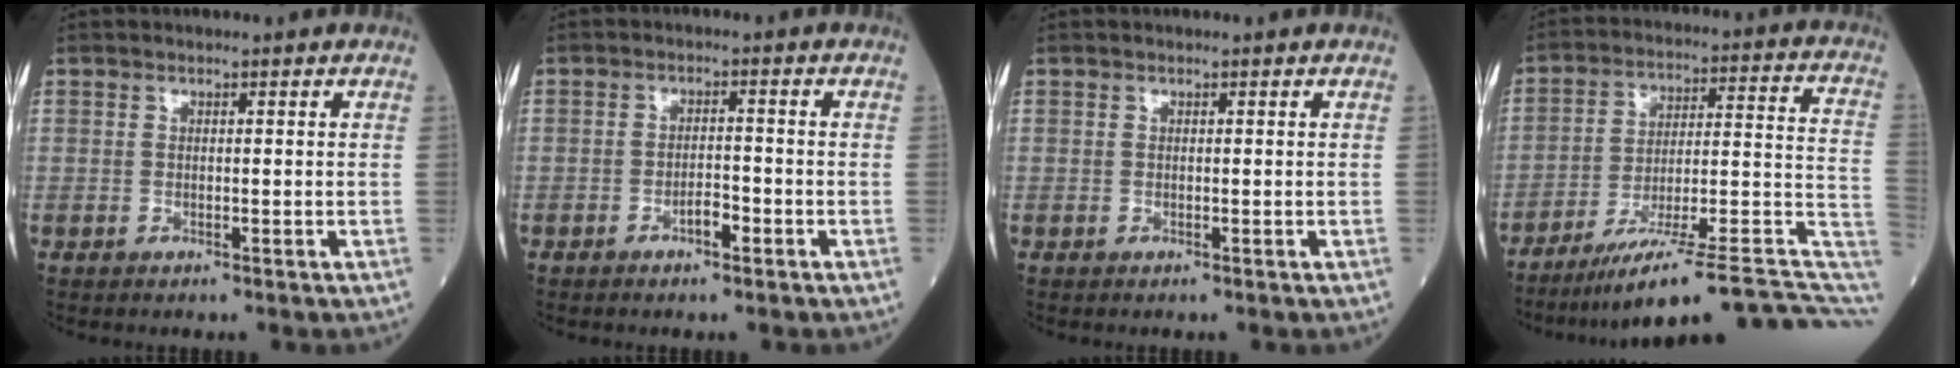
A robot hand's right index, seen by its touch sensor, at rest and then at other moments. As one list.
[{"total": 2.4, "force": [-1.4, 0.8, 1.8], "torque": [-0.027, 0.004, -0.025]}, {"total": 0.0}, {"total": 21.4, "force": [-15.5, 1.8, 14.6], "torque": [-0.142, 0.035, -0.233]}]